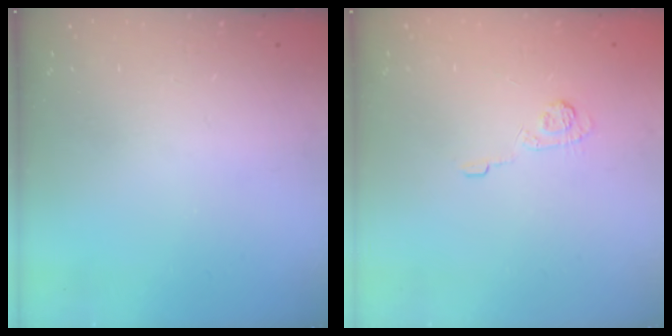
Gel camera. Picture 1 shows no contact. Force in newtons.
{"total": 4.5, "press": 4.2, "slide": 1.6}